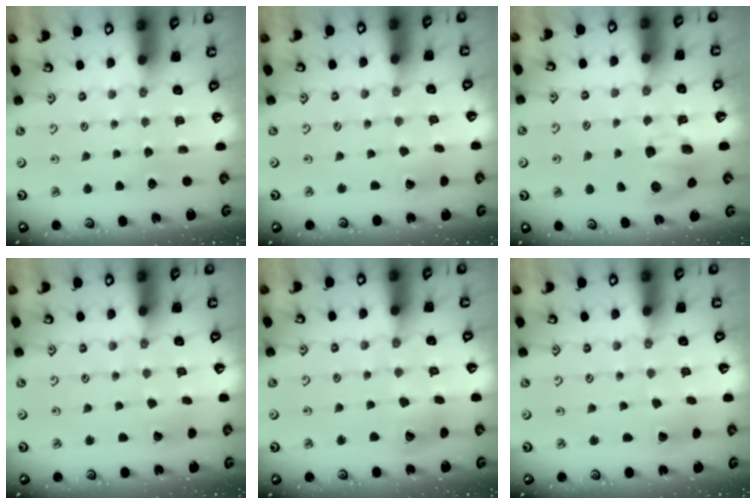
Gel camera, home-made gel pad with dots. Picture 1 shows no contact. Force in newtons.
{"total": 1.8, "press": 1.7, "slide": 0.1}
{"total": 9.0, "press": 9.0, "slide": 1.0}
{"total": 2.5, "press": 2.4, "slide": 0.3}
{"total": 9.5, "press": 9.4, "slide": 1.3}
{"total": 2.0, "press": 2.0, "slide": 0.3}